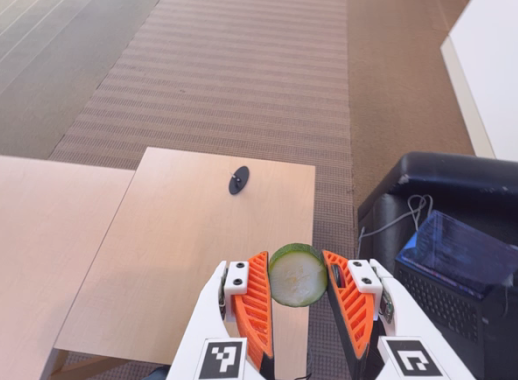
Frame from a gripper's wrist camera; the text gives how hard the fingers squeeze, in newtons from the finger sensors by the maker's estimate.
{"total": 11.5, "left": 11.6, "right": 11.5}